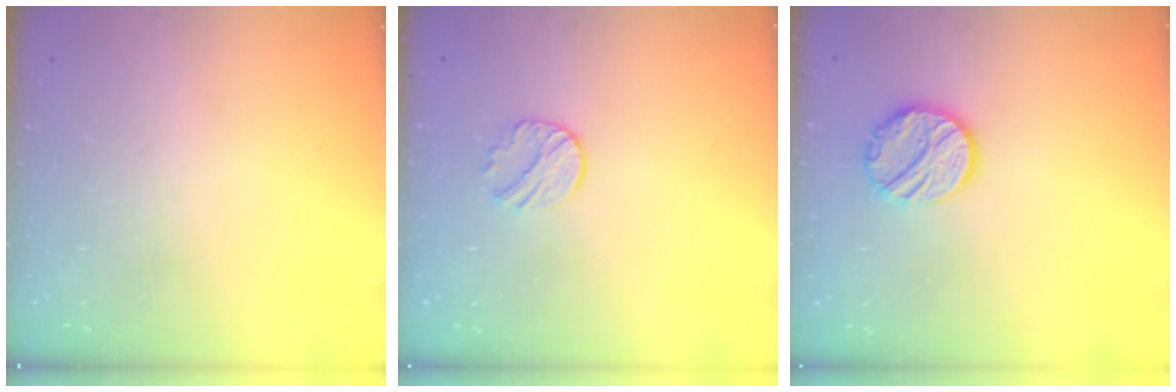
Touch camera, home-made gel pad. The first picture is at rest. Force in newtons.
{"total": 7.0, "press": 6.9, "slide": 0.7}
{"total": 11.7, "press": 11.6, "slide": 0.4}